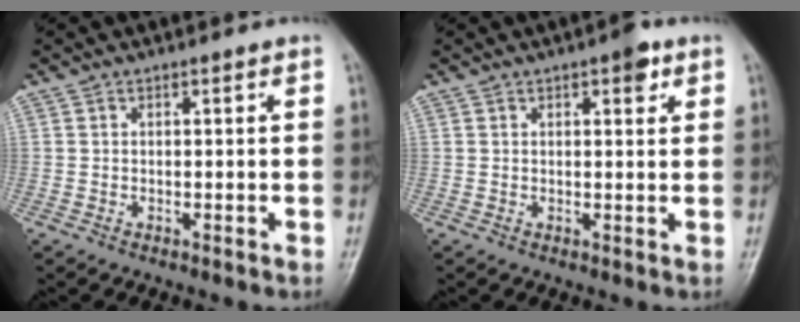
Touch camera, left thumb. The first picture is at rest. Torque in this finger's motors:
{"motor_torque": [0.68, 0.38, 0.51, -0.34, 0.01]}